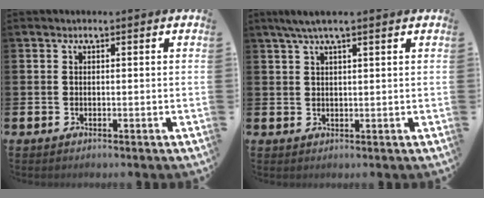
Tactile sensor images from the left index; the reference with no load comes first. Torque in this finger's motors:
{"motor_torque": [0.64, -0.47, 0.28, 0.11]}